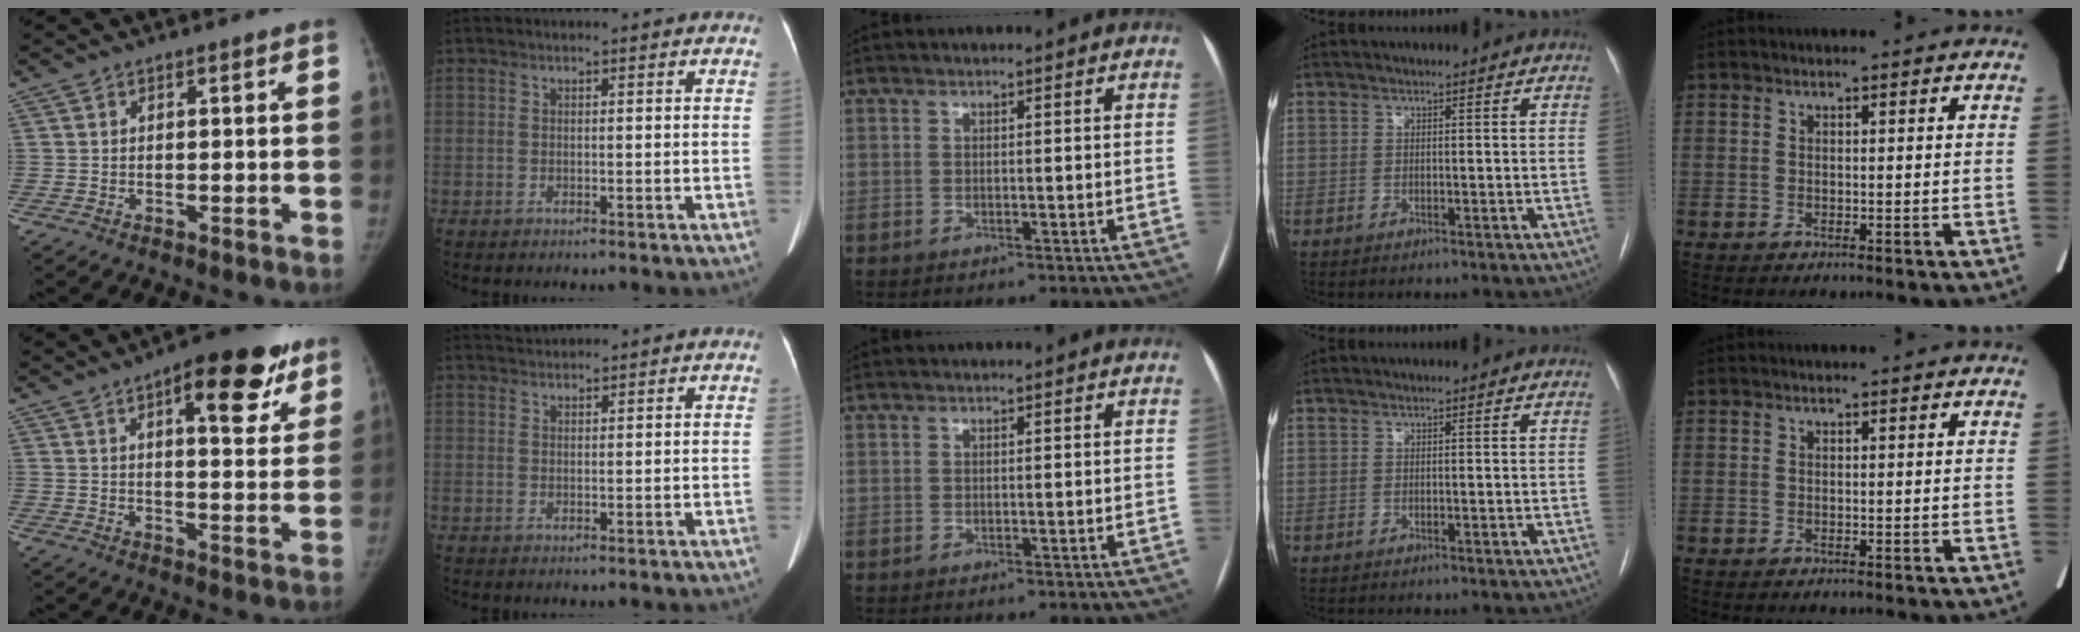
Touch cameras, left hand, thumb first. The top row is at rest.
{"thumb": {"total": 15.3, "force": [8.1, 5.7, 11.6], "torque": [-0.113, -0.024, 0.107]}, "index": {"total": 1.5, "force": [1.5, 0.0, -0.1], "torque": [-0.003, 0.015, 0.032]}}